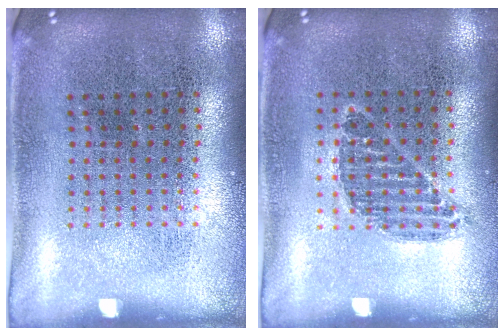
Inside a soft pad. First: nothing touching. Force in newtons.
{"total": 0.8, "press": 0.7, "slide": 0.4}